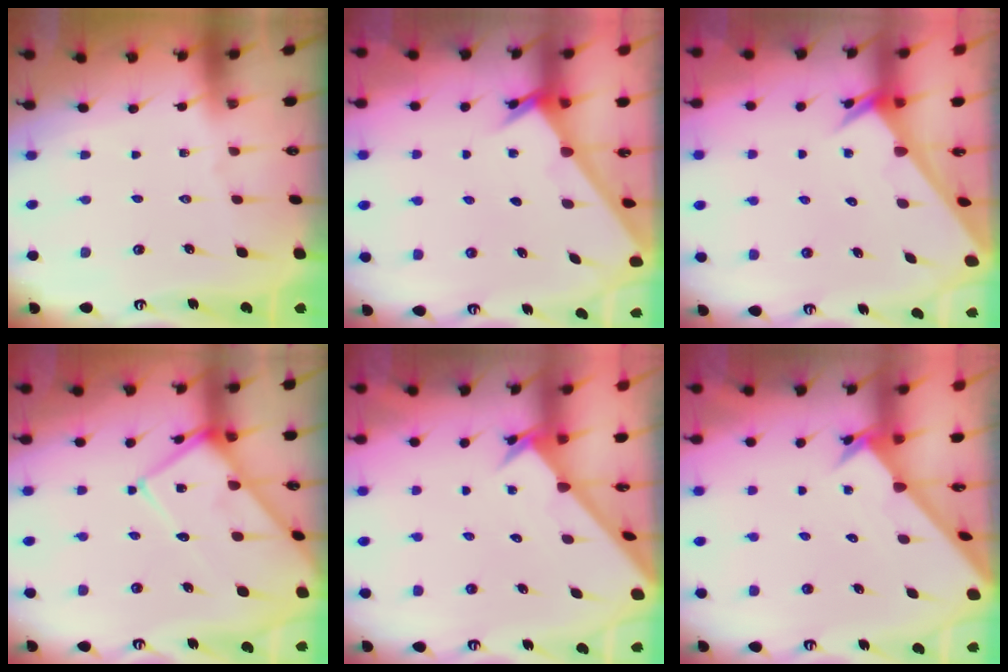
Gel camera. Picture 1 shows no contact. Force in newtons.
{"total": 2.4, "press": 2.4, "slide": 0.2}
{"total": 2.4, "press": 2.4, "slide": 0.1}
{"total": 12.7, "press": 12.6, "slide": 1.6}
{"total": 2.4, "press": 2.4, "slide": 0.2}
{"total": 2.7, "press": 2.7, "slide": 0.2}